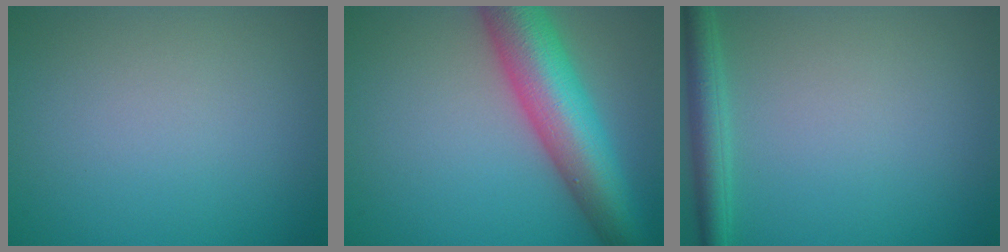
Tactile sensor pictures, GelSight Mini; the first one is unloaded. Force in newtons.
{"total": 10.2, "press": 10.2, "slide": 0.2}
{"total": 2.7, "press": 2.7, "slide": 0.1}